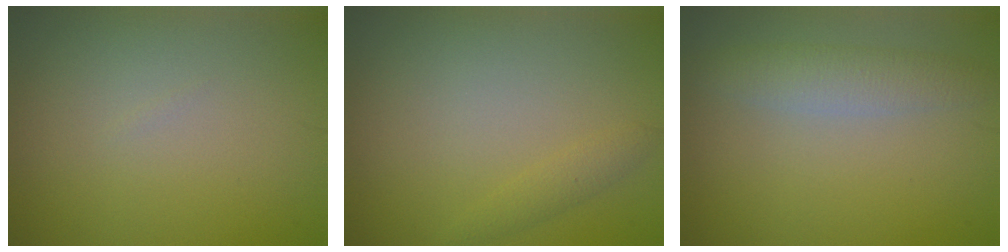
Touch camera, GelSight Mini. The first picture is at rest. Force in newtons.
{"total": 1.1, "press": 1.1, "slide": 0.1}
{"total": 2.8, "press": 2.8, "slide": 0.0}